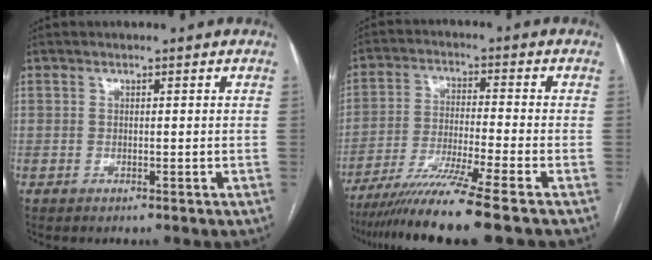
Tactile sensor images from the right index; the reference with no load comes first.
{"total": 11.9, "force": [-9.4, -2.5, 6.8], "torque": [-0.111, -0.038, -0.158]}